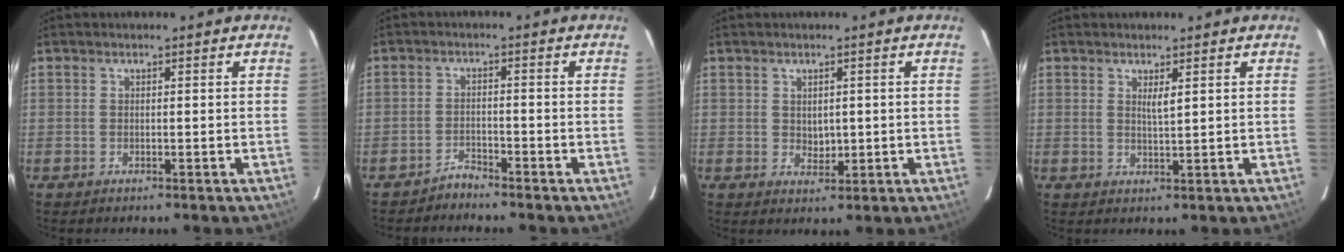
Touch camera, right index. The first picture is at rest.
{"total": 1.9, "force": [-1.9, -0.1, -0.2], "torque": [0.008, -0.006, -0.034]}
{"total": 2.3, "force": [0.4, 1.6, 1.5], "torque": [-0.021, -0.006, 0.013]}
{"total": 1.6, "force": [0.8, 0.0, 1.4], "torque": [-0.030, -0.005, 0.016]}